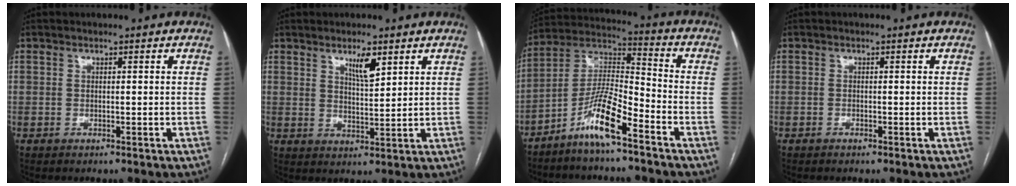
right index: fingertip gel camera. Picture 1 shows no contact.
{"total": 4.3, "force": [2.7, 0.8, 3.3], "torque": [-0.061, -0.005, 0.048]}
{"total": 10.1, "force": [-6.6, 1.0, 7.6], "torque": [-0.157, 0.004, -0.132]}
{"total": 0.0}